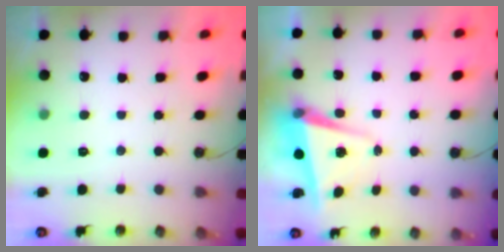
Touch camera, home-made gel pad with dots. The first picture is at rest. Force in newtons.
{"total": 4.8, "press": 4.5, "slide": 1.7}